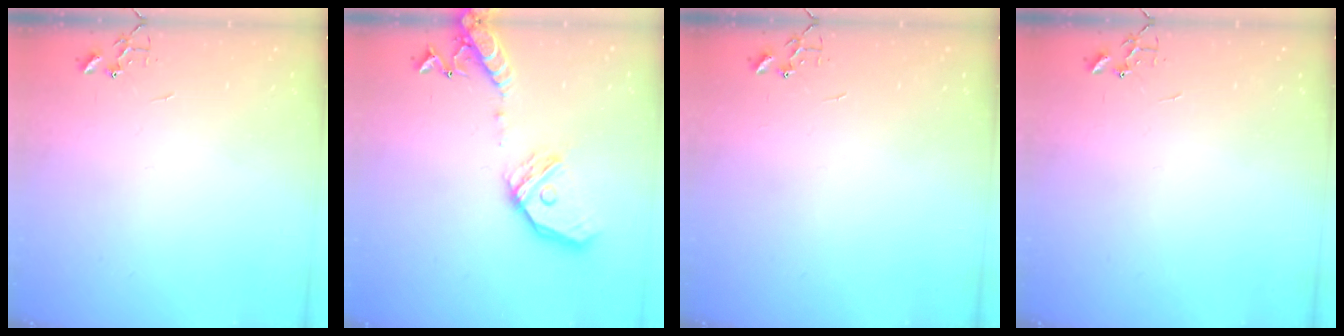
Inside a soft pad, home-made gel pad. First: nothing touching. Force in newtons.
{"total": 18.2, "press": 17.9, "slide": 3.1}
{"total": 0.0}
{"total": 0.0}